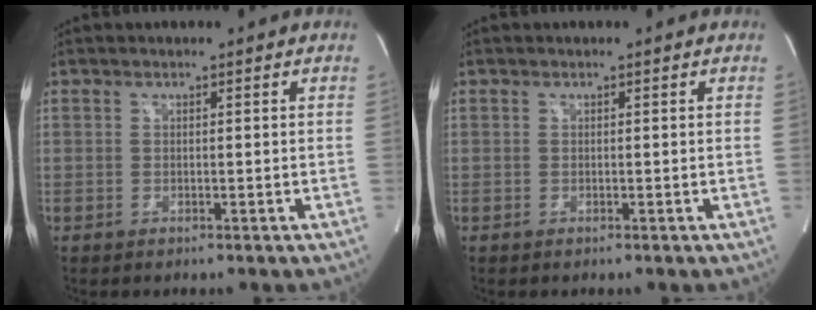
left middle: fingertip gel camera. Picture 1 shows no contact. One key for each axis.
{"total": 0.0}